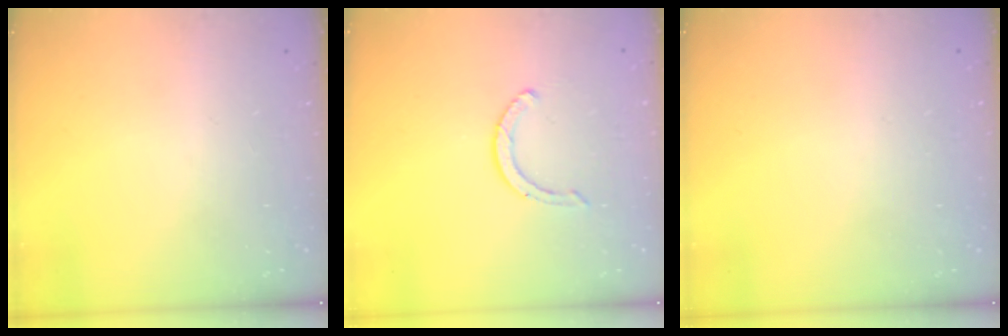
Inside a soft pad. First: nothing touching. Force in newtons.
{"total": 2.9, "press": 2.9, "slide": 0.4}
{"total": 2.5, "press": 2.5, "slide": 0.2}